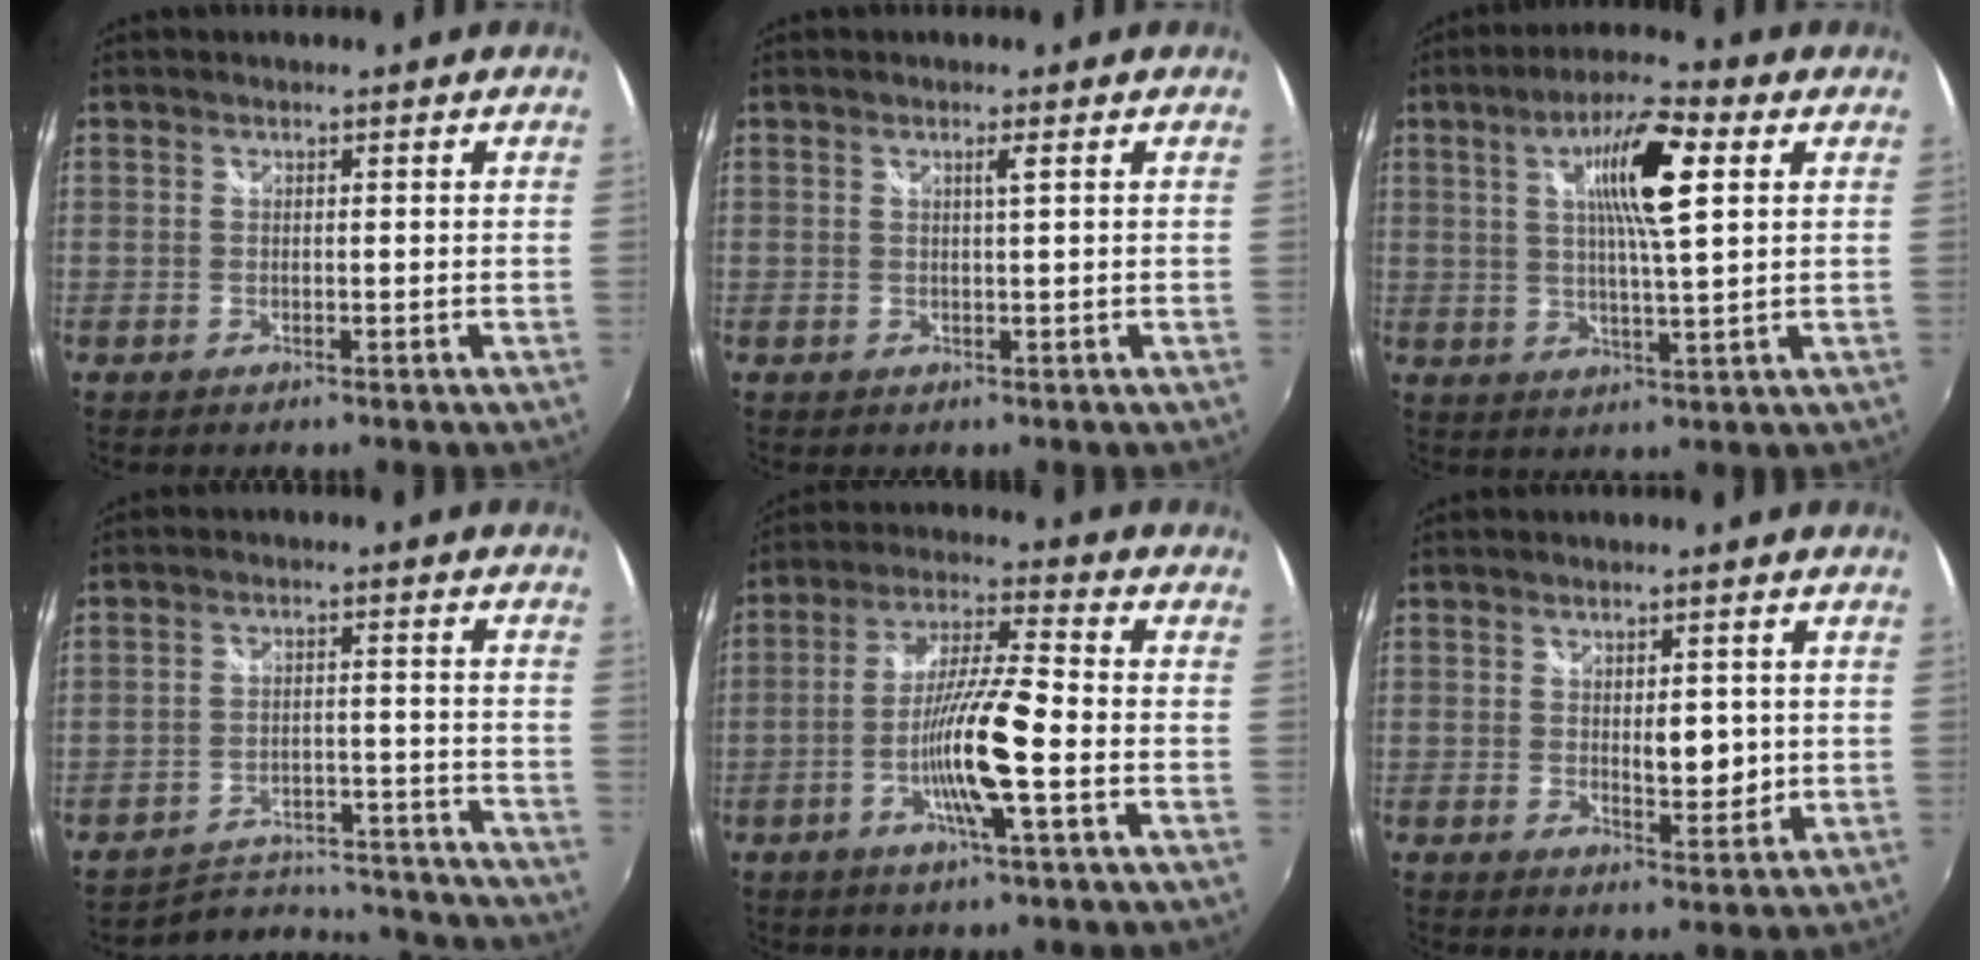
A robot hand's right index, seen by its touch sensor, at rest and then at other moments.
{"total": 1.2, "force": [0.4, -0.4, 1.0], "torque": [-0.019, -0.002, 0.006]}
{"total": 11.3, "force": [3.6, 1.6, 10.6], "torque": [-0.182, 0.012, 0.056]}
{"total": 19.2, "force": [-18.3, 4.1, 4.1], "torque": [-0.070, 0.027, -0.227]}
{"total": 11.6, "force": [-3.8, 0.4, 10.9], "torque": [-0.213, -0.002, -0.075]}
{"total": 4.8, "force": [0.2, 2.4, 4.2], "torque": [-0.059, -0.007, 0.008]}